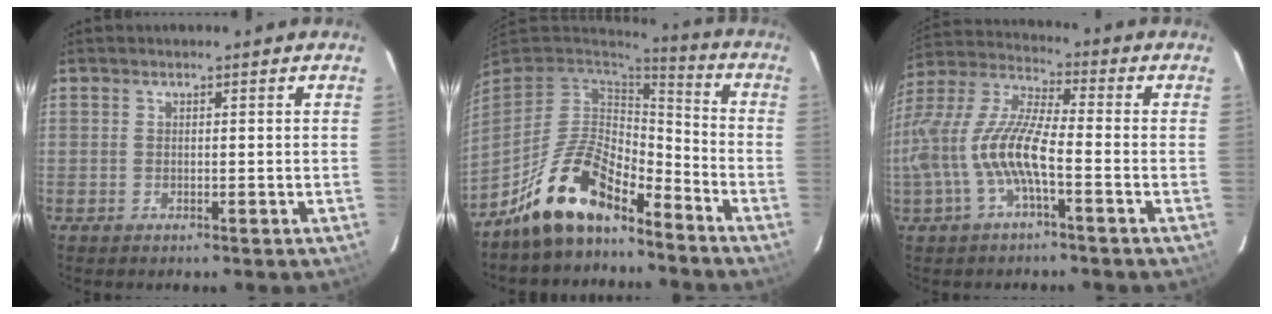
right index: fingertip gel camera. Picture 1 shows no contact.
{"total": 14.2, "force": [-10.6, 5.3, 7.8], "torque": [-0.166, 0.005, -0.196]}
{"total": 14.3, "force": [-4.0, 3.7, 13.3], "torque": [-0.276, 0.000, -0.078]}